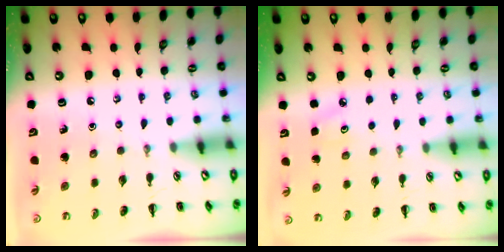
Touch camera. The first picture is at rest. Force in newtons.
{"total": 4.3, "press": 4.1, "slide": 1.3}